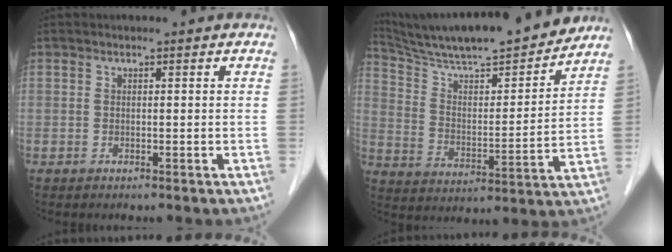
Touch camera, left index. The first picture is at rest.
{"total": 20.2, "force": [18.3, 1.5, 8.6], "torque": [-0.151, -0.002, 0.290]}